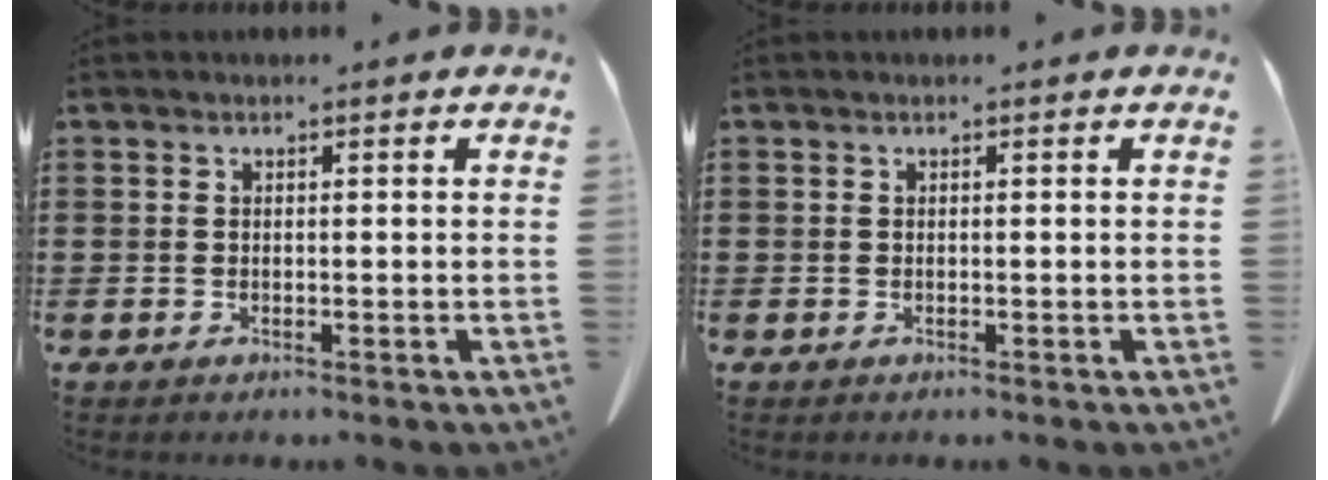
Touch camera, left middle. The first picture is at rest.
{"total": 0.0}